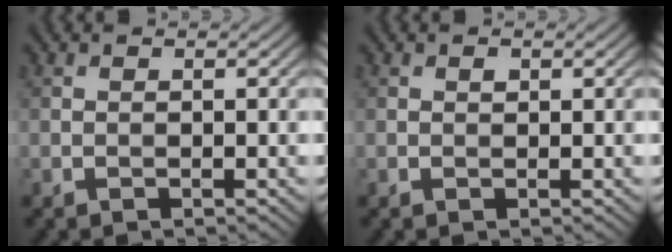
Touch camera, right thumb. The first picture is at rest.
{"total": 0.5, "force": [0.2, 0.4, 0.3], "torque": [-0.003, -0.002, 0.003]}